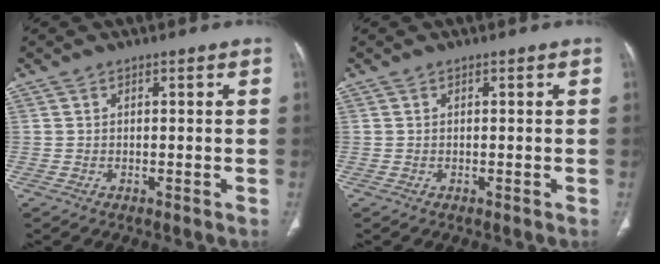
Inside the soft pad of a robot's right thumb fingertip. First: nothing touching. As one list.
[{"total": 0.0}]